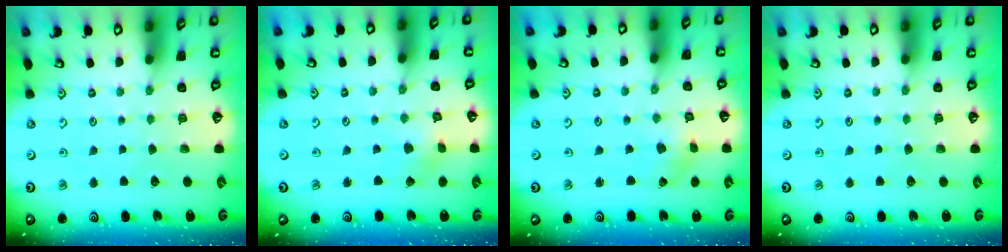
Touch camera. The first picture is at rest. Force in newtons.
{"total": 2.8, "press": 2.8, "slide": 0.3}
{"total": 0.0}
{"total": 0.0}